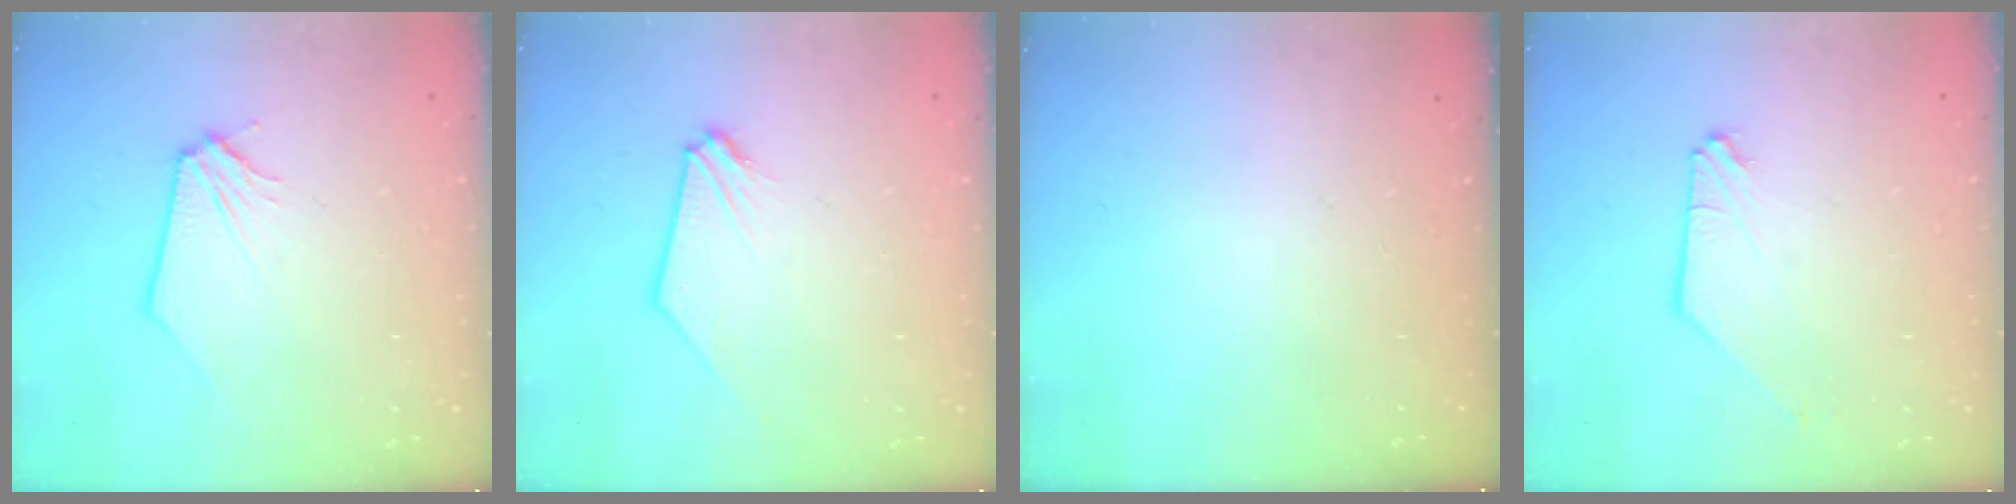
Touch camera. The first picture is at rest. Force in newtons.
{"total": 0.9, "press": 0.9, "slide": 0.1}
{"total": 0.0}
{"total": 0.0}